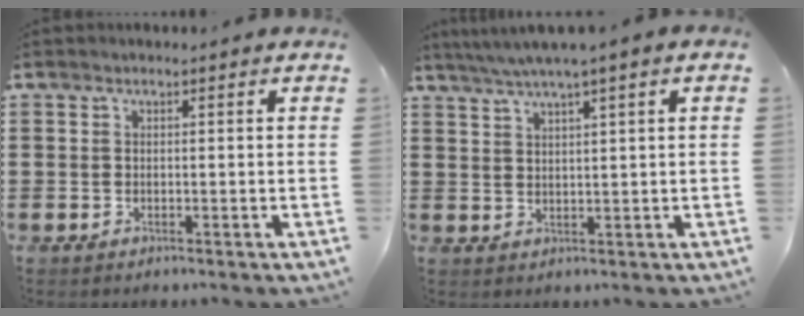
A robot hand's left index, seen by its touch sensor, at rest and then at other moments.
{"total": 3.3, "force": [2.2, -0.4, 2.4], "torque": [-0.049, -0.003, 0.038]}